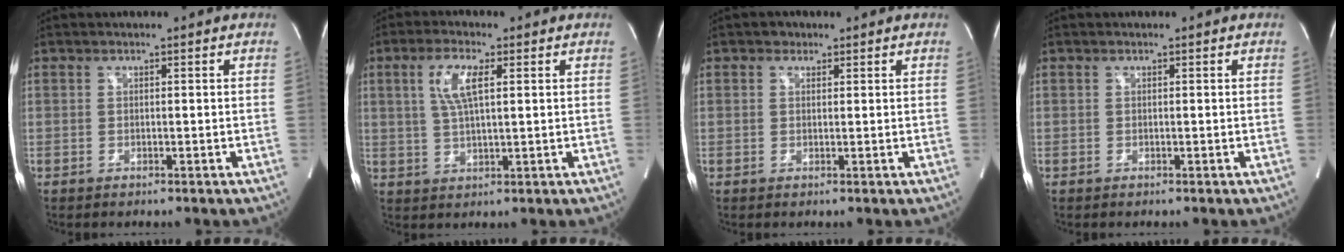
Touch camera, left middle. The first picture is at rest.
{"total": 6.1, "force": [2.0, 1.3, 5.6], "torque": [-0.117, 0.005, 0.040]}
{"total": 1.5, "force": [0.9, 1.2, 0.3], "torque": [-0.004, 0.003, 0.010]}
{"total": 0.0}